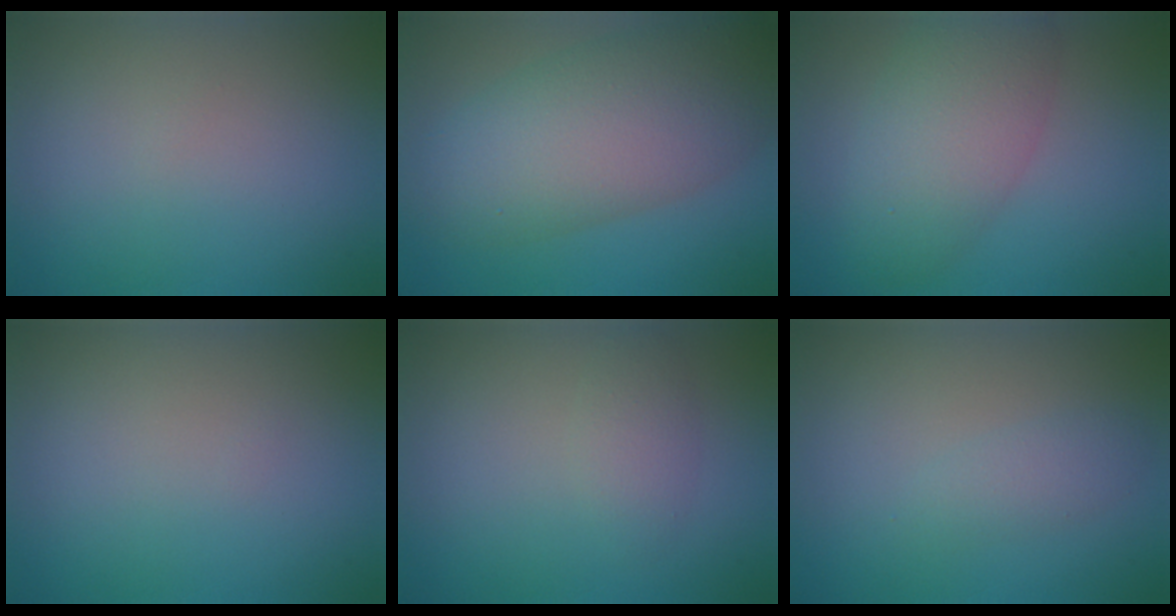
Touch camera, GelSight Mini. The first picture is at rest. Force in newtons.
{"total": 9.4, "press": 9.4, "slide": 0.4}
{"total": 5.8, "press": 5.8, "slide": 0.1}
{"total": 0.0}
{"total": 1.8, "press": 1.8, "slide": 0.2}
{"total": 1.5, "press": 1.5, "slide": 0.1}